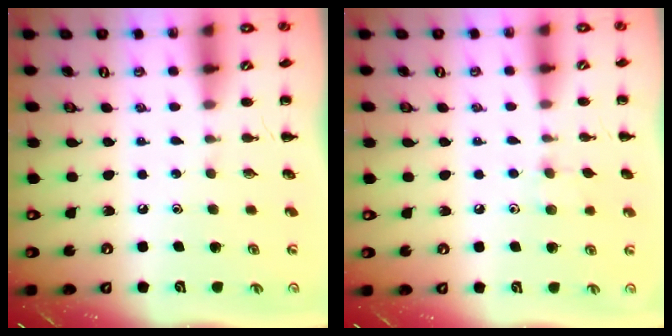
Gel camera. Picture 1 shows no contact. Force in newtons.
{"total": 6.7, "press": 6.4, "slide": 2.1}